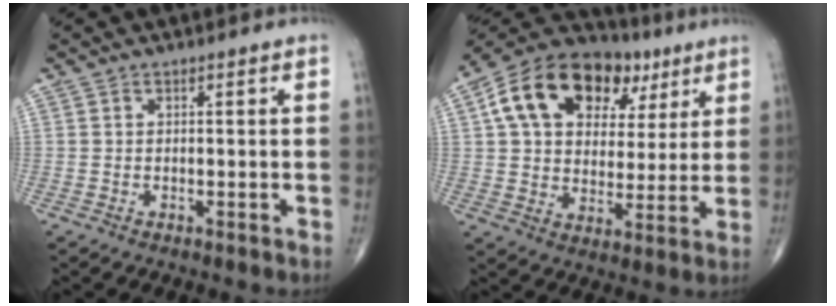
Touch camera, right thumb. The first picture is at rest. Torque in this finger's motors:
{"motor_torque": [1.60, 3.06, 1.42, 0.69, 0.15]}